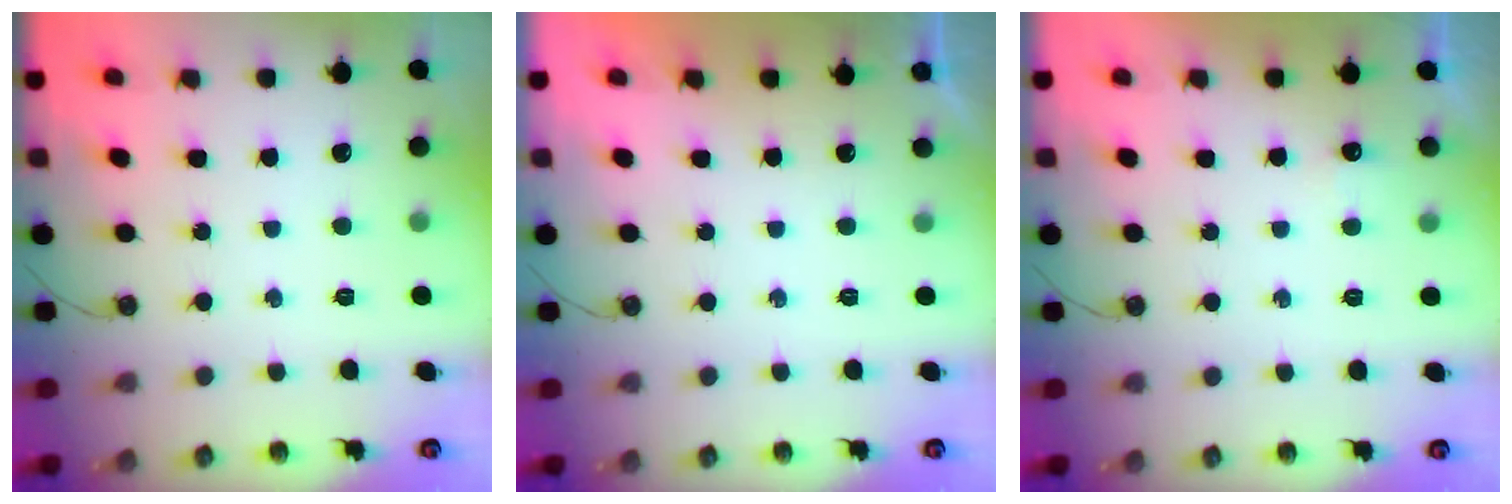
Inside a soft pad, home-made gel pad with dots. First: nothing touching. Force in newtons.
{"total": 0.0}
{"total": 3.9, "press": 3.1, "slide": 2.4}